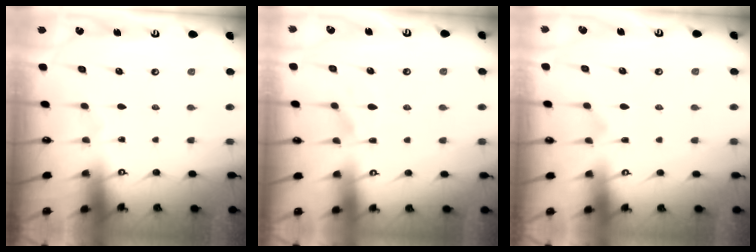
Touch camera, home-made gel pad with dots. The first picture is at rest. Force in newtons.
{"total": 1.5, "press": 1.0, "slide": 1.1}
{"total": 2.1, "press": 1.9, "slide": 1.0}